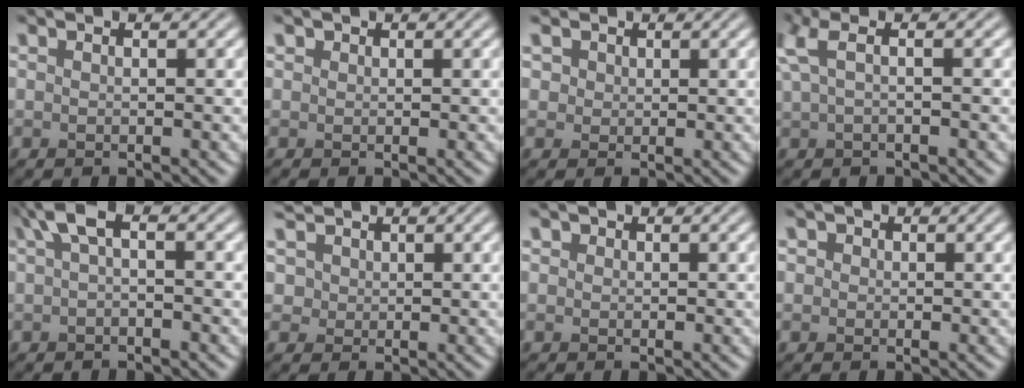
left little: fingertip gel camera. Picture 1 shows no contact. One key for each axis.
{"total": 0.6, "fx": 0.3, "fy": 0.5, "fz": 0.1, "tx": 0.000, "ty": -0.002, "tz": 0.005}
{"total": 3.3, "fx": 1.7, "fy": 2.5, "fz": 1.4, "tx": -0.047, "ty": 0.000, "tz": 0.025}
{"total": 2.6, "fx": 0.7, "fy": 0.9, "fz": 2.4, "tx": -0.065, "ty": 0.010, "tz": 0.015}
{"total": 3.1, "fx": 0.7, "fy": 1.4, "fz": 2.7, "tx": -0.055, "ty": 0.010, "tz": 0.006}
{"total": 5.5, "fx": 2.9, "fy": 4.1, "fz": 2.2, "tx": -0.065, "ty": 0.007, "tz": 0.038}
{"total": 1.0, "fx": 0.4, "fy": 0.9, "fz": 0.3, "tx": -0.006, "ty": -0.003, "tz": 0.005}
{"total": 1.9, "fx": 0.8, "fy": 1.5, "fz": 0.9, "tx": -0.022, "ty": 0.006, "tz": 0.009}